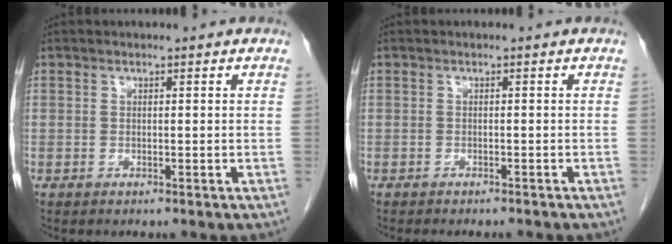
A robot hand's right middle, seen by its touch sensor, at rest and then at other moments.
{"total": 5.0, "force": [-4.5, 1.2, 1.9], "torque": [-0.021, -0.006, -0.053]}